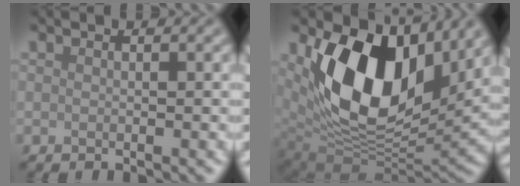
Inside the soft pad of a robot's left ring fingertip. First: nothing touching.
{"total": 14.2, "force": [4.6, 8.7, 10.2], "torque": [-0.178, -0.012, 0.086]}